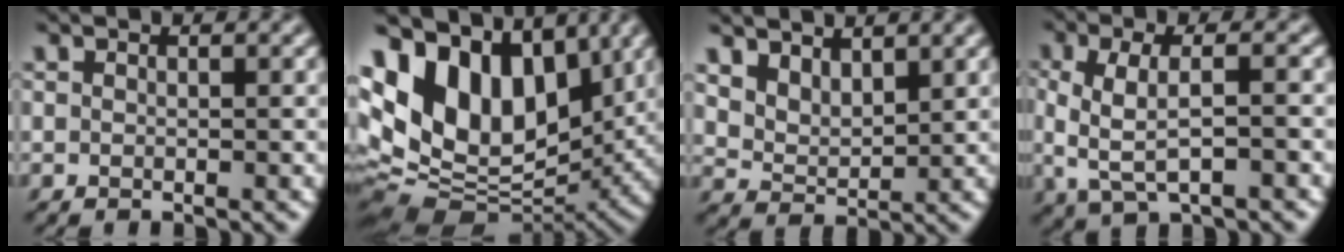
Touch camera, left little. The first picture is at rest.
{"total": 15.7, "force": [3.8, 10.1, 11.5], "torque": [-0.234, 0.029, 0.063]}
{"total": 3.9, "force": [2.9, 1.9, 1.7], "torque": [-0.051, -0.009, 0.063]}
{"total": 4.5, "force": [-0.6, 1.5, 4.2], "torque": [-0.095, 0.000, -0.011]}